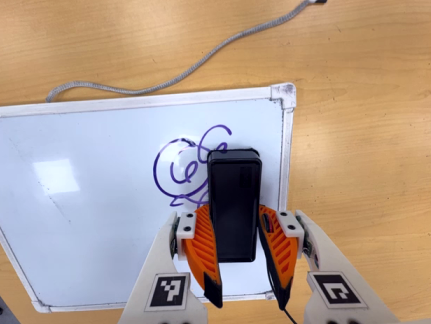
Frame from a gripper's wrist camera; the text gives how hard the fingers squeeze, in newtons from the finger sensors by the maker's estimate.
{"total": 11.4, "left": 11.0, "right": 11.8}